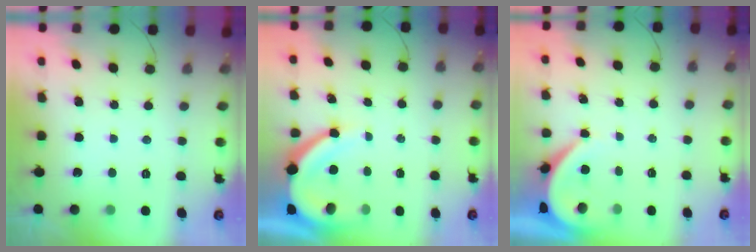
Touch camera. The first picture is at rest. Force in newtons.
{"total": 10.3, "press": 10.2, "slide": 1.1}
{"total": 4.7, "press": 4.7, "slide": 0.4}